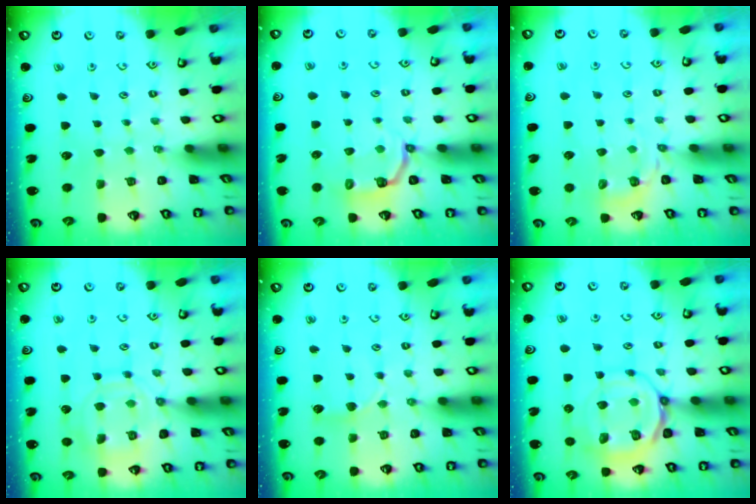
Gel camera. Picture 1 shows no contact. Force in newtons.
{"total": 4.0, "press": 2.6, "slide": 3.0}
{"total": 3.8, "press": 3.4, "slide": 1.8}
{"total": 13.1, "press": 13.0, "slide": 1.2}
{"total": 5.2, "press": 5.1, "slide": 0.6}
{"total": 12.5, "press": 12.5, "slide": 1.2}